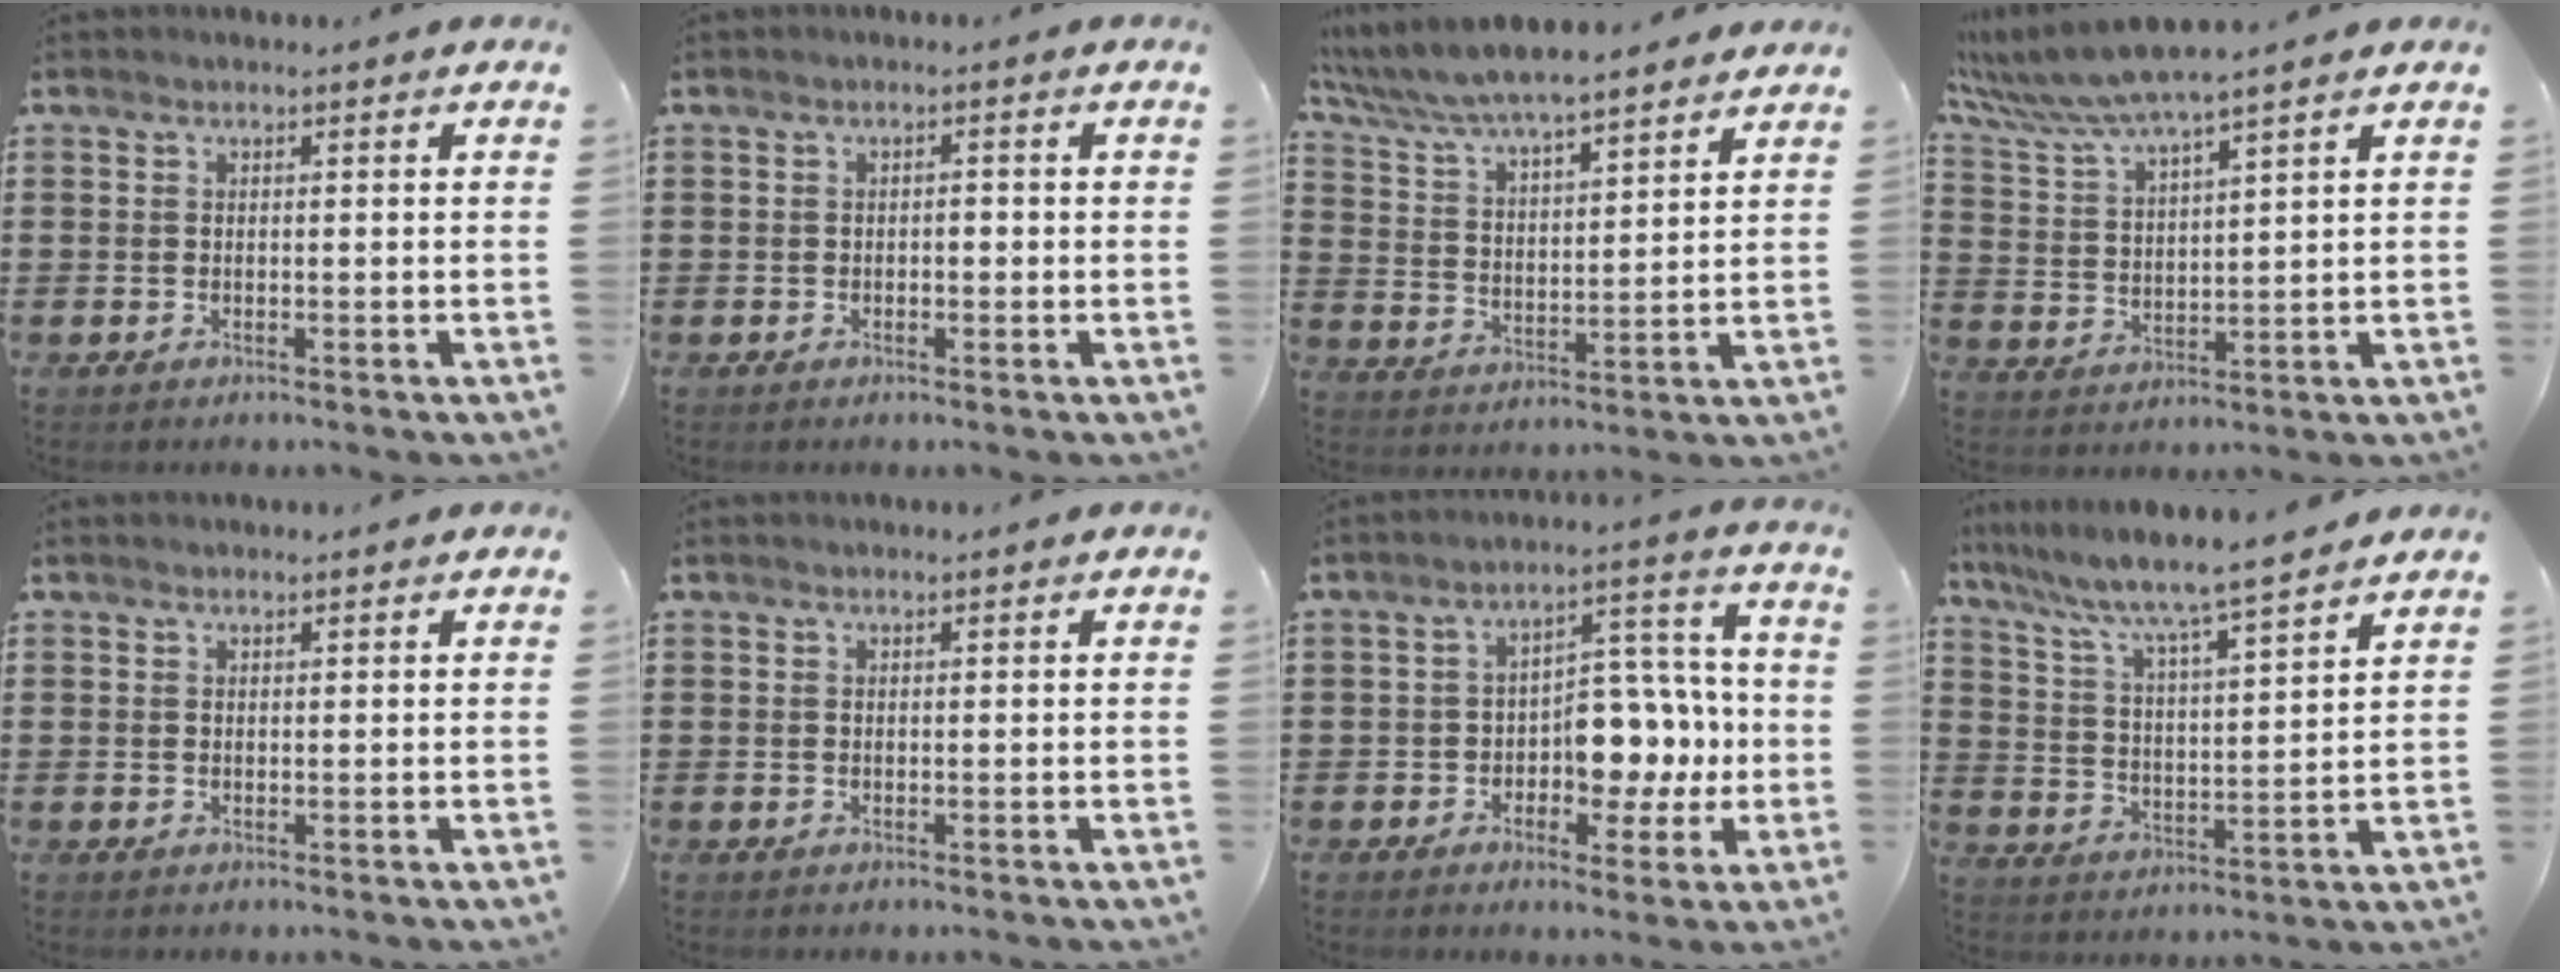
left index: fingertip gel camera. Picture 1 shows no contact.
{"total": 1.0, "force": [-0.2, 0.5, 0.8], "torque": [-0.017, 0.000, -0.005]}
{"total": 6.3, "force": [6.0, 0.4, 1.9], "torque": [-0.064, -0.035, 0.103]}
{"total": 7.0, "force": [5.9, 0.0, 3.7], "torque": [-0.094, -0.028, 0.103]}
{"total": 0.5, "force": [0.4, 0.3, 0.0], "torque": [-0.002, 0.002, 0.009]}
{"total": 0.0}
{"total": 7.6, "force": [-1.2, 5.3, 5.2], "torque": [-0.086, 0.010, -0.023]}
{"total": 6.4, "force": [5.8, -0.5, 2.7], "torque": [-0.077, -0.044, 0.092]}